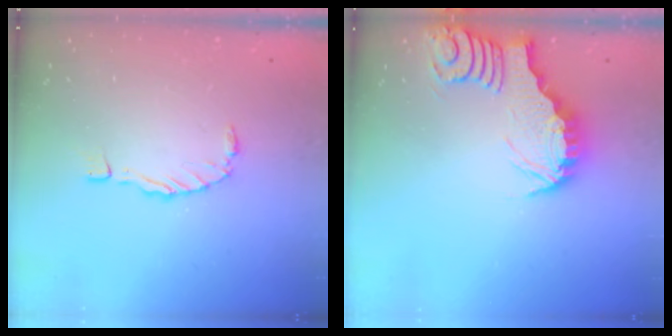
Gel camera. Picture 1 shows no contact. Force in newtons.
{"total": 3.3, "press": 3.2, "slide": 0.4}